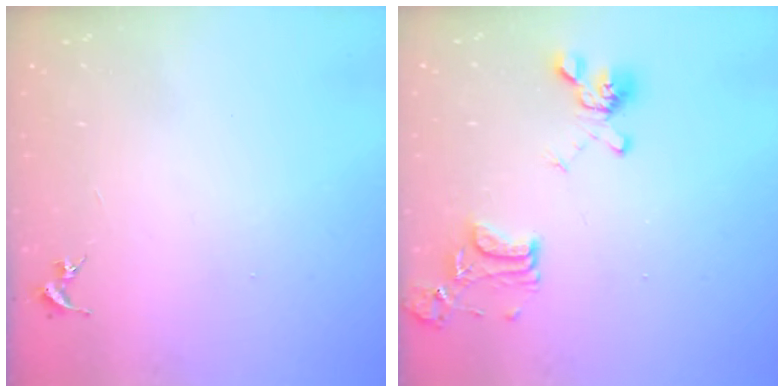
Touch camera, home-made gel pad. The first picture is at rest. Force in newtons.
{"total": 15.8, "press": 15.7, "slide": 1.4}